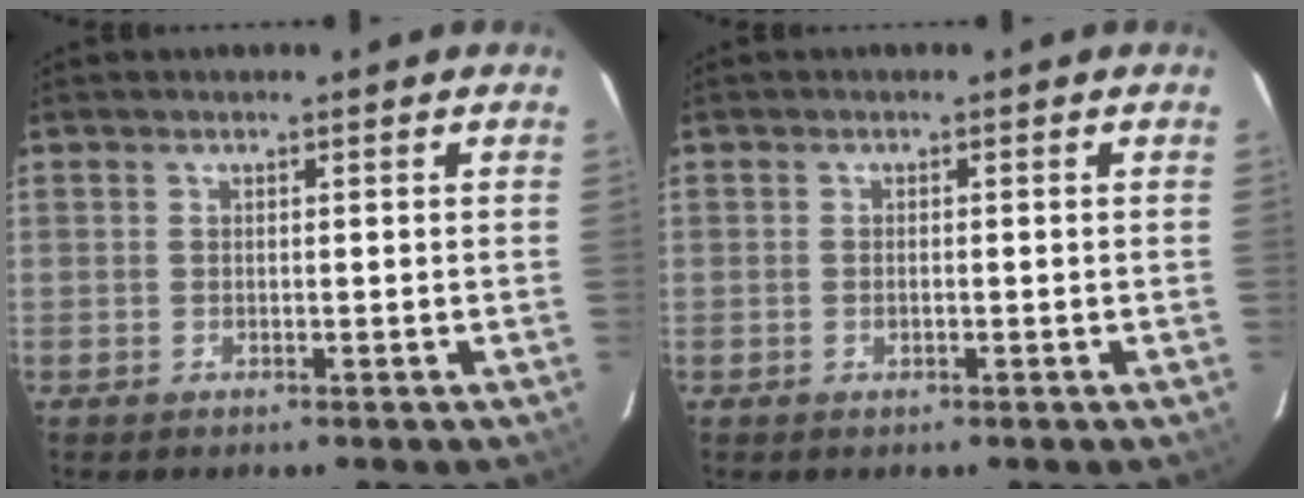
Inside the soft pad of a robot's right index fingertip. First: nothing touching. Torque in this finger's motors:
{"motor_torque": [-0.20, -0.07, 0.01, 0.00]}